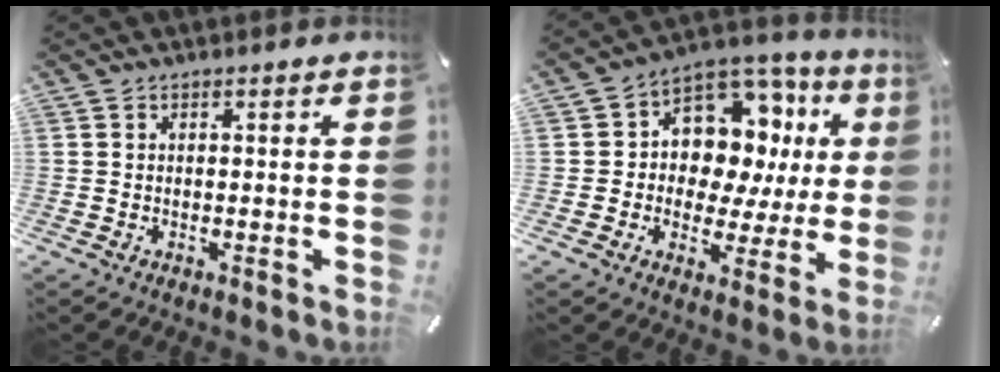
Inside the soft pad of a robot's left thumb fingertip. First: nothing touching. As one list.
[{"total": 11.9, "force": [4.7, 9.4, 5.6], "torque": [-0.082, -0.051, 0.093]}]